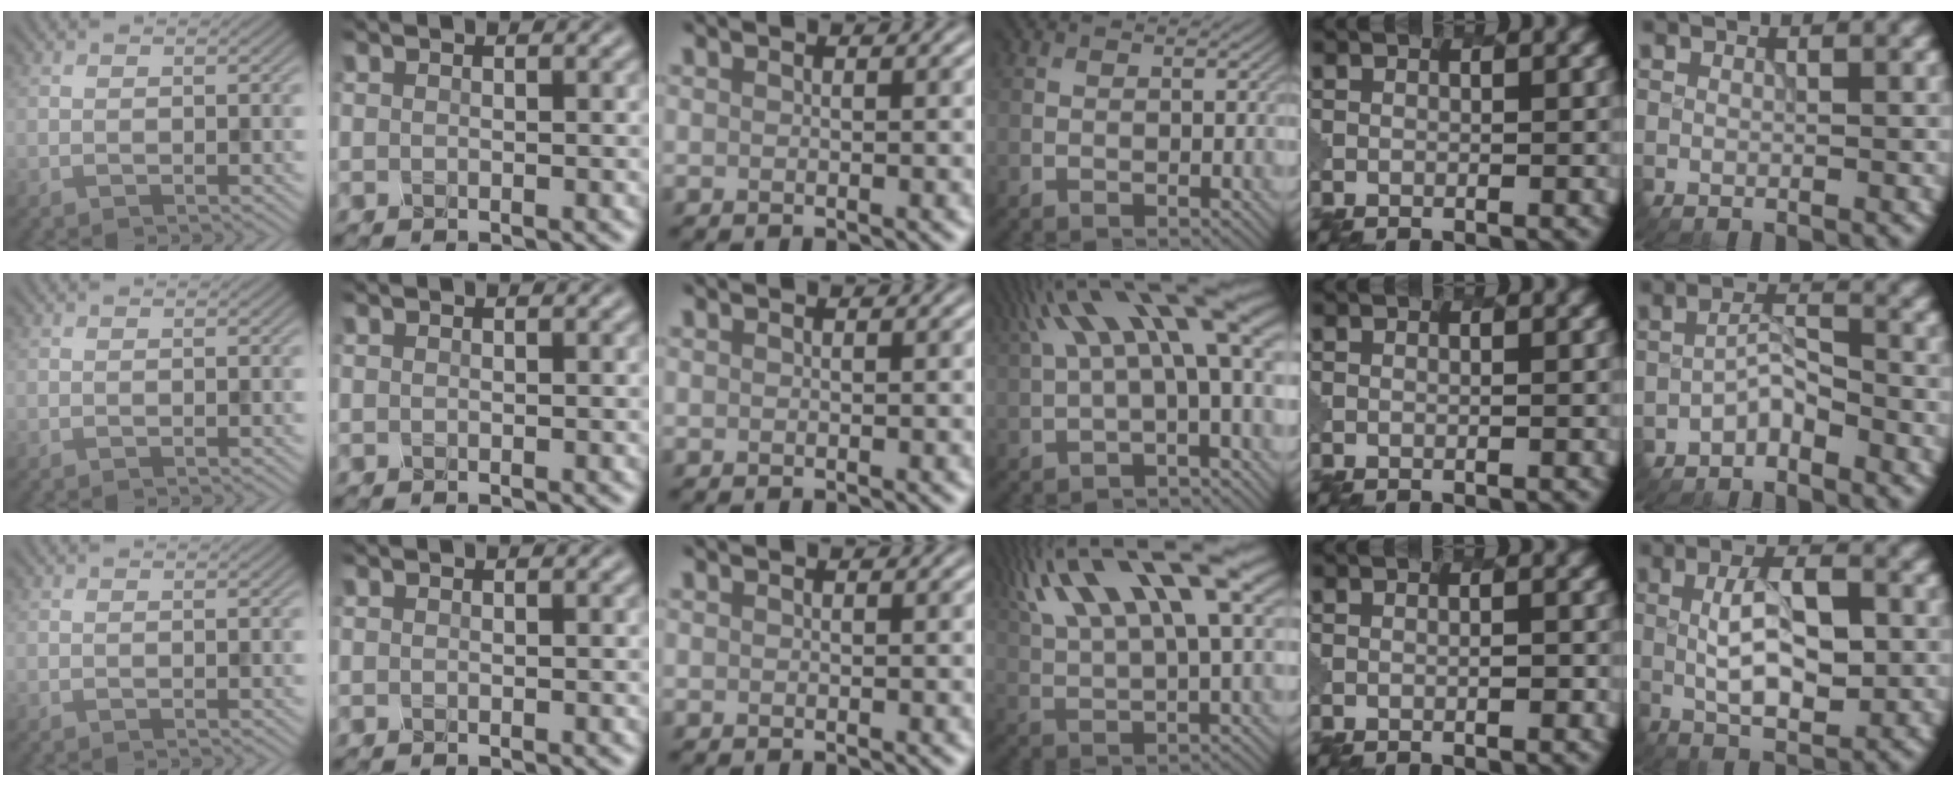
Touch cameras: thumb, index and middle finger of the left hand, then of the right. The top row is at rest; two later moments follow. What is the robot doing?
{"motion": "dispense", "object": "oil cruet"}